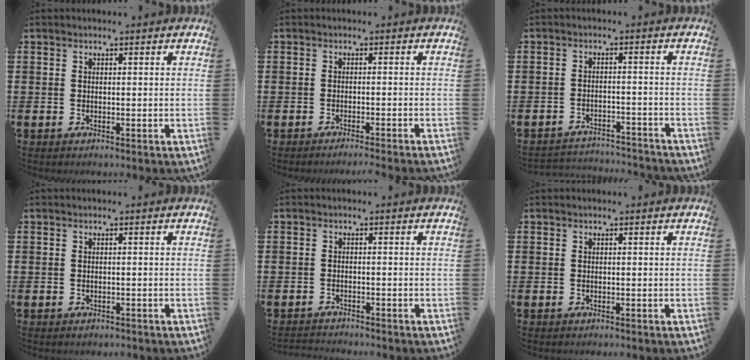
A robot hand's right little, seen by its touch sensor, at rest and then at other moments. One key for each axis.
{"total": 1.0, "fx": -1.0, "fy": -0.3, "fz": 0.3, "tx": -0.002, "ty": -0.001, "tz": -0.019}
{"total": 2.7, "fx": -2.7, "fy": 0.1, "fz": -0.1, "tx": -0.005, "ty": 0.002, "tz": -0.058}
{"total": 0.0}
{"total": 1.2, "fx": -1.2, "fy": -0.1, "fz": -0.1, "tx": -0.001, "ty": 0.002, "tz": -0.025}
{"total": 0.0}